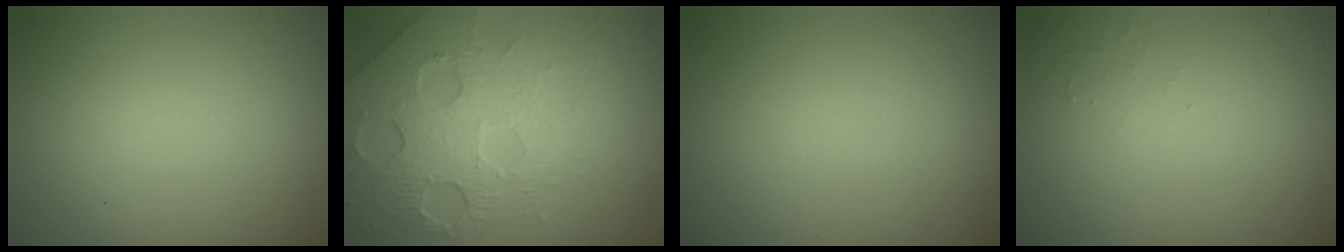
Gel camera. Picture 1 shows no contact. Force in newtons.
{"total": 7.3, "press": 5.1, "slide": 5.2}
{"total": 0.0}
{"total": 0.7, "press": 0.7, "slide": 0.2}